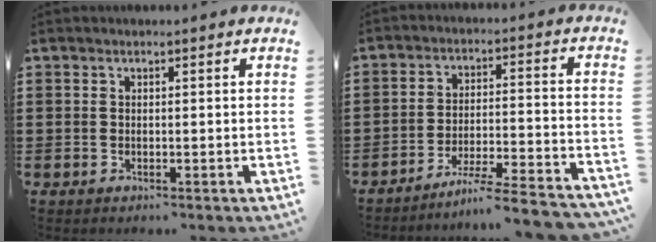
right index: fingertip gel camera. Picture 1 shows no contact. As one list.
[{"total": 6.4, "force": [-5.8, -0.5, 2.8], "torque": [-0.049, -0.011, -0.114]}]